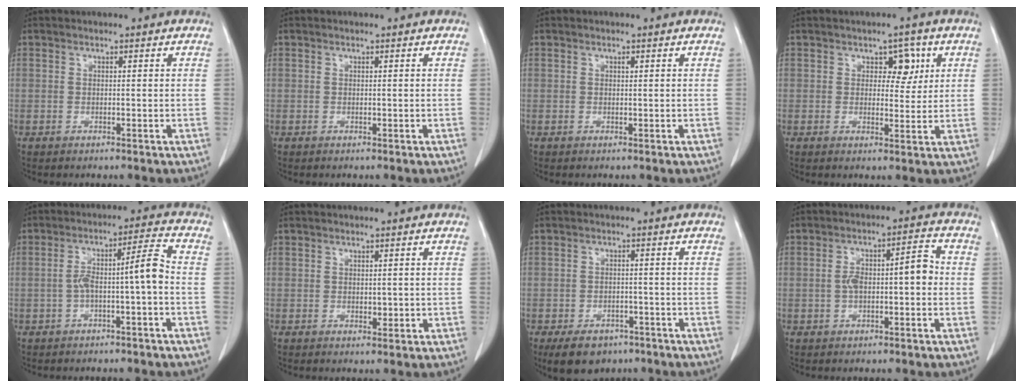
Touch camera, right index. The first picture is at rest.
{"total": 0.0}
{"total": 0.6, "force": [0.4, 0.2, 0.4], "torque": [-0.005, -0.003, 0.005]}
{"total": 4.3, "force": [1.8, 2.5, 3.0], "torque": [-0.027, 0.002, 0.023]}
{"total": 6.9, "force": [-1.4, 0.0, 6.7], "torque": [-0.111, 0.029, -0.021]}
{"total": 1.4, "force": [0.1, 0.9, 1.2], "torque": [-0.009, -0.002, 0.002]}
{"total": 5.9, "force": [-4.0, 3.7, 2.4], "torque": [-0.038, 0.000, -0.058]}
{"total": 7.4, "force": [-0.3, 2.1, 7.1], "torque": [-0.118, 0.029, -0.005]}